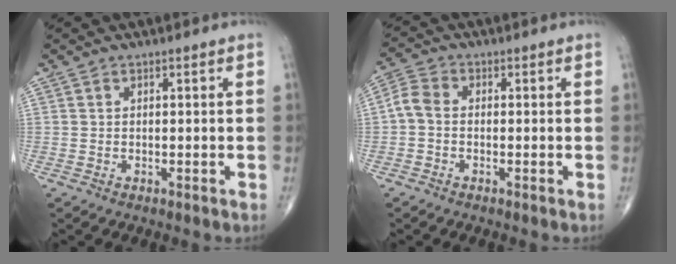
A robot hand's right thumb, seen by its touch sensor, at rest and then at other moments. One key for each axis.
{"total": 3.8, "fx": -0.6, "fy": 2.6, "fz": 2.7, "tx": -0.057, "ty": 0.011, "tz": -0.025}